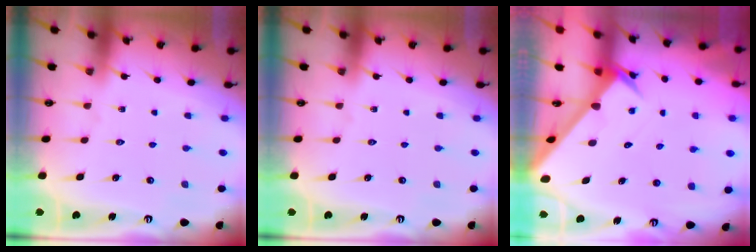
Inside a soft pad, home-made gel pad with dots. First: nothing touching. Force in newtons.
{"total": 0.0}
{"total": 2.7, "press": 2.7, "slide": 0.1}